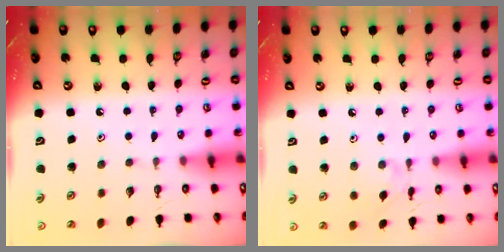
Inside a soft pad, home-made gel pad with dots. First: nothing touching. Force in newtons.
{"total": 1.9, "press": 1.9, "slide": 0.5}